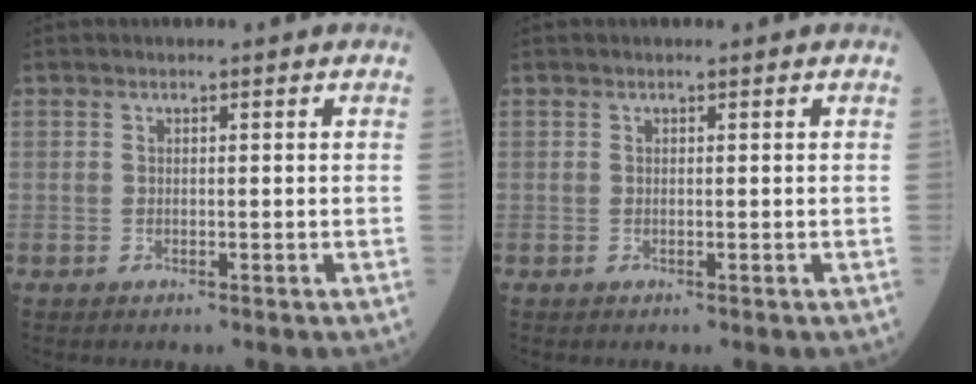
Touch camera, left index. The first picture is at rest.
{"total": 0.0}